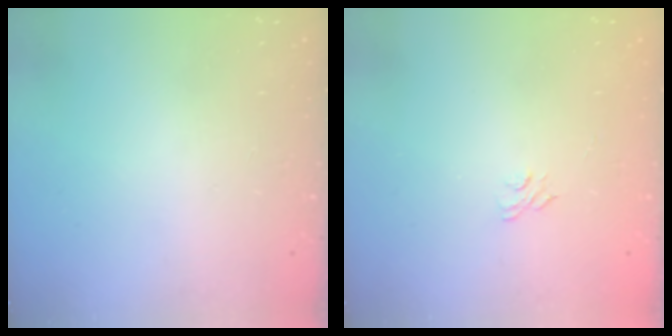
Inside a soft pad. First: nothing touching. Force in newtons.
{"total": 4.2, "press": 4.0, "slide": 1.1}